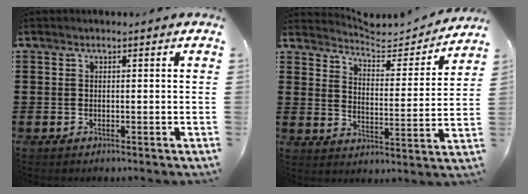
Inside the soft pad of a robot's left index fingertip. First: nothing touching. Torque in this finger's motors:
{"motor_torque": [-1.09, 1.04, -0.24, -0.05]}